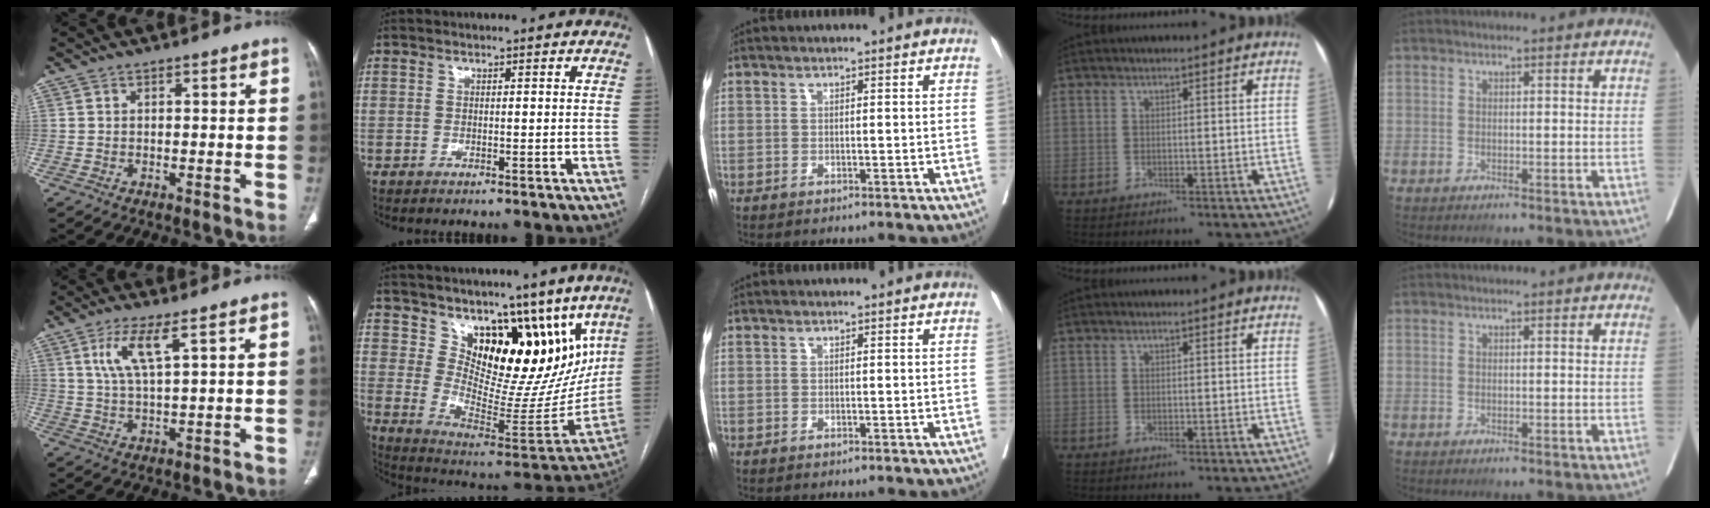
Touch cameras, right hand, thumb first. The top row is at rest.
{"thumb": {"total": 6.8, "force": [3.1, 1.3, 6.0], "torque": [-0.134, -0.015, 0.067]}, "index": {"total": 18.0, "force": [11.8, 8.3, 10.8], "torque": [-0.114, -0.023, 0.182]}}